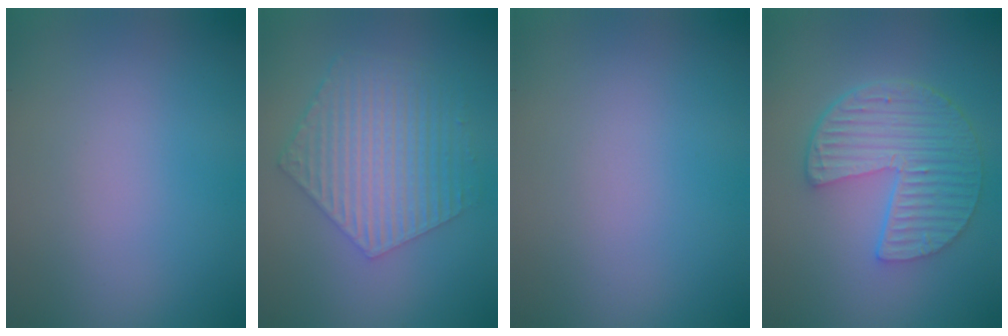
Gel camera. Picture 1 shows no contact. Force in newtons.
{"total": 6.0, "press": 4.4, "slide": 4.0}
{"total": 0.0}
{"total": 6.2, "press": 4.5, "slide": 4.2}